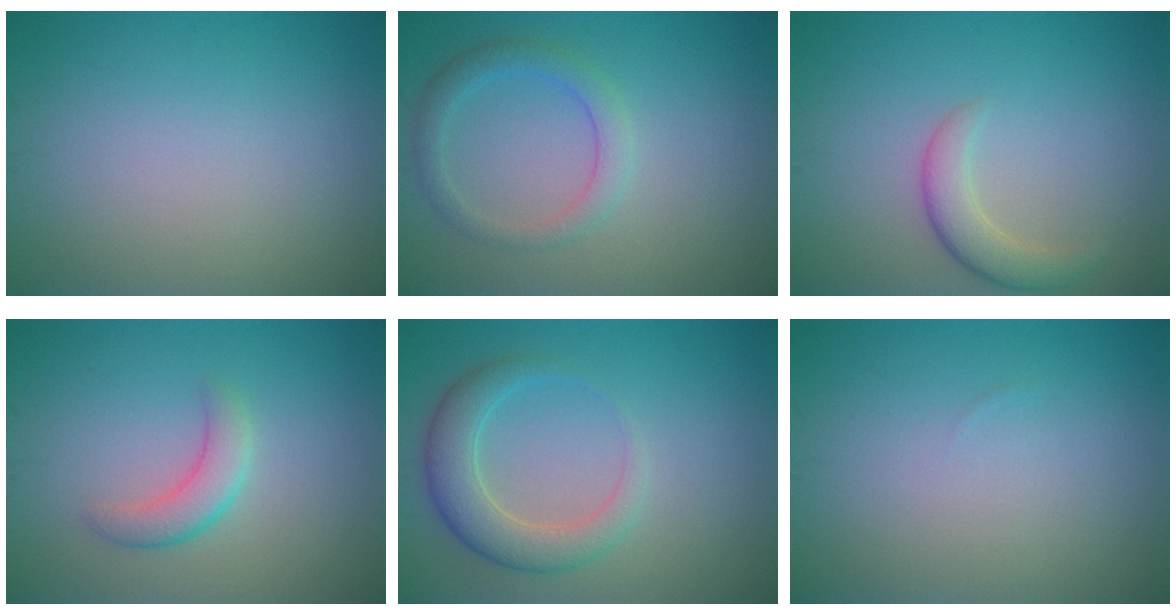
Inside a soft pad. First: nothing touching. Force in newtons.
{"total": 2.7, "press": 2.6, "slide": 0.2}
{"total": 2.8, "press": 2.7, "slide": 0.3}
{"total": 2.6, "press": 2.6, "slide": 0.1}
{"total": 4.2, "press": 4.2, "slide": 0.2}
{"total": 0.0}